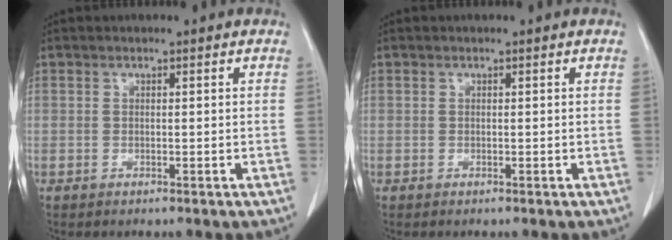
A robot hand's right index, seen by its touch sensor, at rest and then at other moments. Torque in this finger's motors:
{"motor_torque": [0.00, 0.00, 0.00, 0.00]}